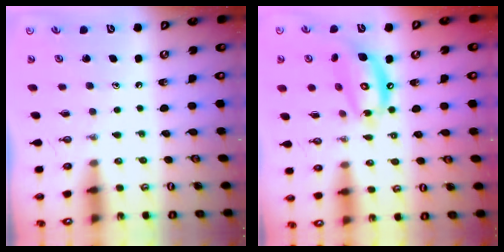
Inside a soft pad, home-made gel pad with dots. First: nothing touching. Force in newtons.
{"total": 13.5, "press": 13.4, "slide": 1.6}